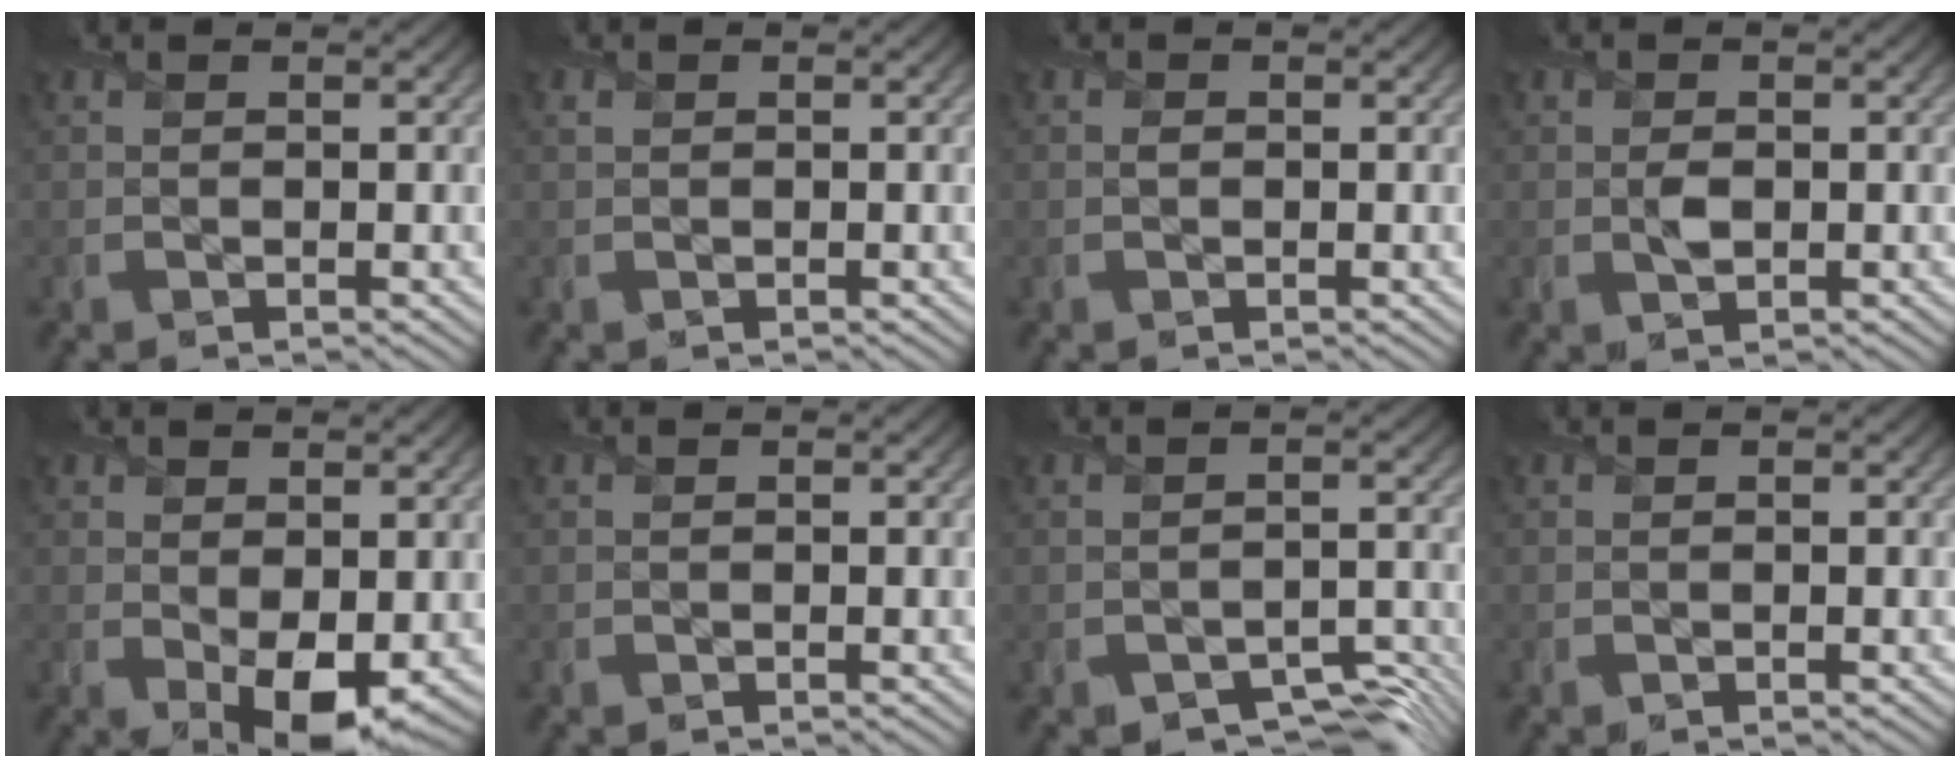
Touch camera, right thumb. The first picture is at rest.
{"total": 0.7, "force": [0.2, 0.6, 0.3], "torque": [-0.006, -0.001, 0.002]}
{"total": 0.6, "force": [0.0, 0.5, 0.3], "torque": [-0.004, -0.003, -0.005]}
{"total": 1.8, "force": [0.0, 1.3, 1.3], "torque": [-0.026, -0.004, -0.001]}
{"total": 5.6, "force": [-0.3, 3.3, 4.5], "torque": [-0.085, -0.021, 0.004]}
{"total": 0.0}
{"total": 4.5, "force": [-3.0, 2.4, 2.4], "torque": [-0.029, -0.014, -0.042]}
{"total": 0.0}